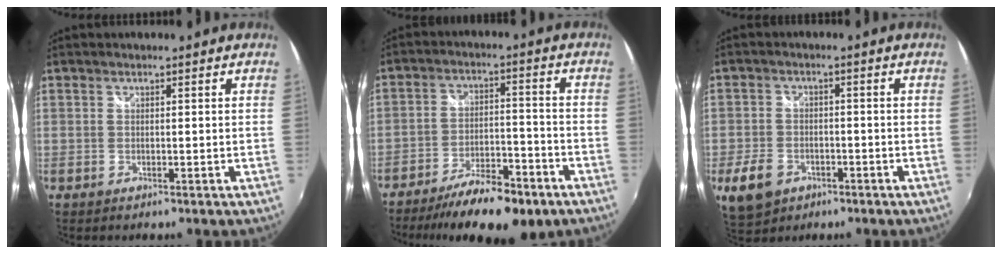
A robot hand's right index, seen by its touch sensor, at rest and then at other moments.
{"total": 15.8, "force": [-11.7, 4.8, 9.5], "torque": [-0.180, -0.018, -0.175]}
{"total": 7.9, "force": [-3.9, 5.8, 3.9], "torque": [-0.109, -0.001, -0.062]}